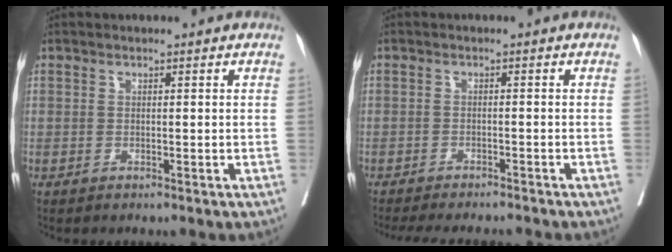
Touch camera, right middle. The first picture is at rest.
{"total": 11.1, "force": [-10.2, 1.6, 4.1], "torque": [-0.056, -0.010, -0.130]}